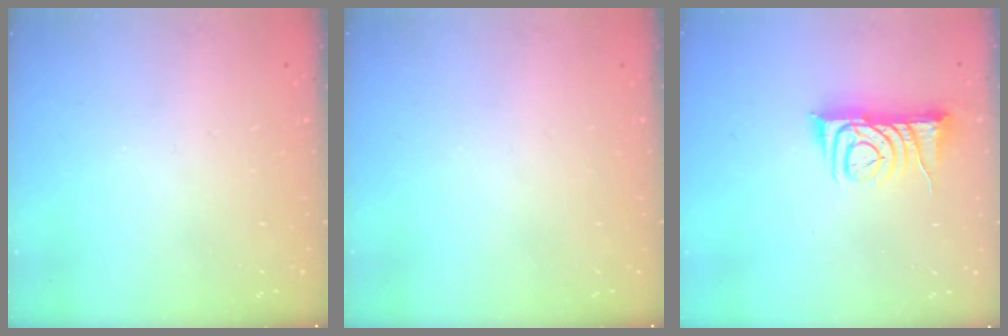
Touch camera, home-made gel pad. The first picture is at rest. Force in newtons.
{"total": 0.0}
{"total": 7.5, "press": 7.4, "slide": 0.7}